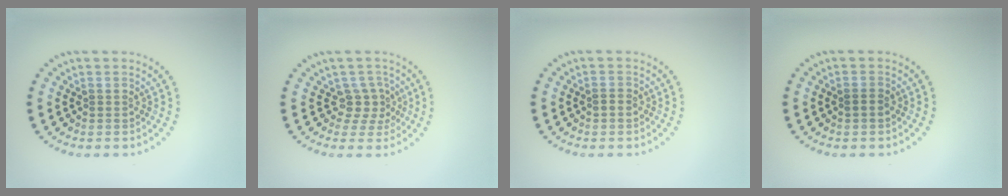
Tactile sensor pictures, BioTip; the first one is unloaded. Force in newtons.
{"total": 2.3, "press": 1.7, "slide": 1.5}
{"total": 0.8, "press": 0.8, "slide": 0.1}
{"total": 0.9, "press": 0.9, "slide": 0.1}